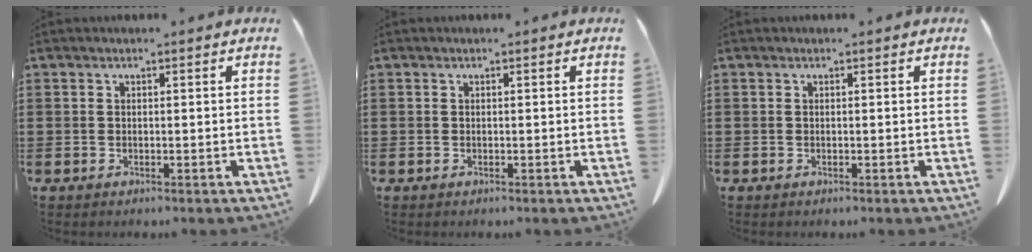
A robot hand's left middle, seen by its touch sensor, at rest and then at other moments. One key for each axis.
{"total": 0.0}
{"total": 0.0}